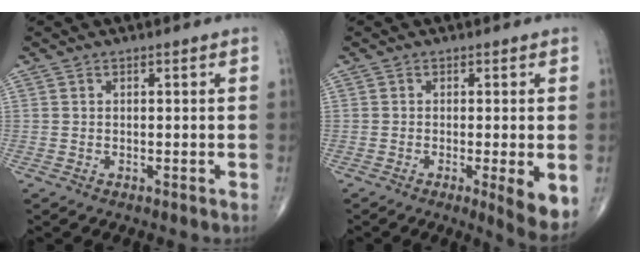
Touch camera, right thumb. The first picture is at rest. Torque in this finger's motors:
{"motor_torque": [0.90, 1.17, 0.74, -0.15, 0.22]}